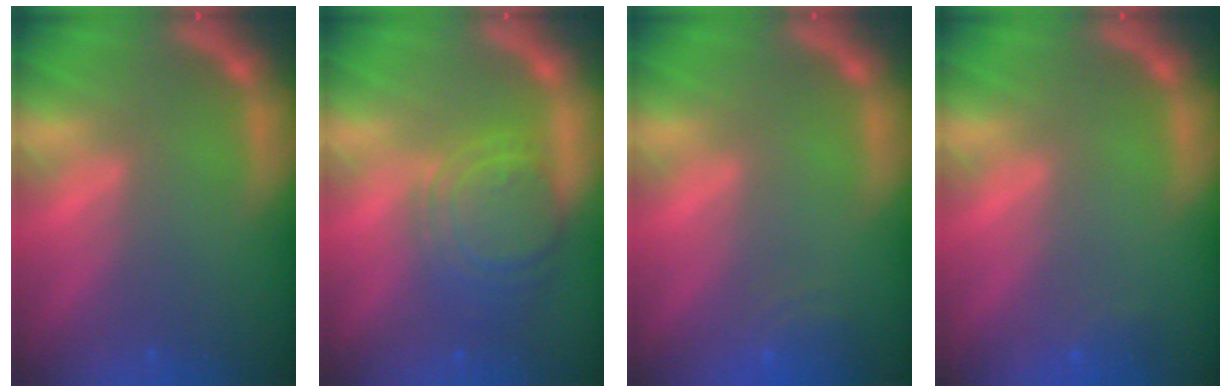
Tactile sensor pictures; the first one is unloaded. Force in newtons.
{"total": 7.1}
{"total": 3.0}
{"total": 1.4}